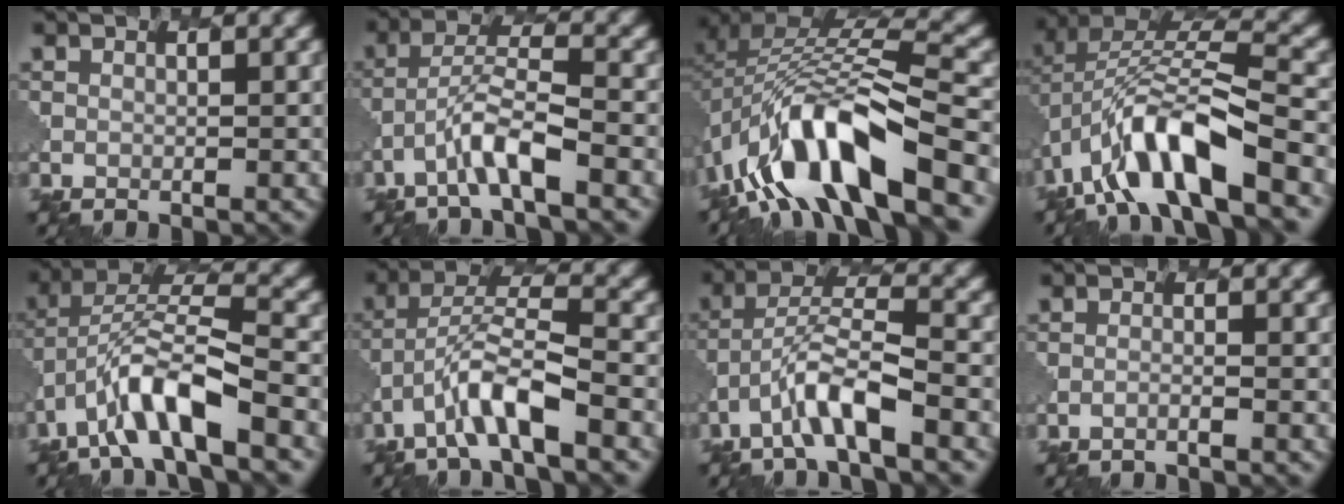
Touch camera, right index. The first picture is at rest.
{"total": 4.2, "force": [-2.5, 0.7, 3.4], "torque": [-0.063, 0.012, -0.049]}
{"total": 12.7, "force": [-6.3, 4.8, 9.9], "torque": [-0.170, 0.011, -0.106]}
{"total": 10.3, "force": [-4.6, 3.7, 8.5], "torque": [-0.155, 0.017, -0.085]}
{"total": 8.5, "force": [-4.3, 2.4, 6.9], "torque": [-0.126, 0.013, -0.079]}
{"total": 5.8, "force": [-3.3, 1.3, 4.6], "torque": [-0.088, 0.009, -0.063]}
{"total": 5.2, "force": [-3.0, 1.1, 4.1], "torque": [-0.080, 0.008, -0.058]}
{"total": 0.9, "force": [-0.7, 0.2, 0.6], "torque": [0.001, -0.001, -0.022]}